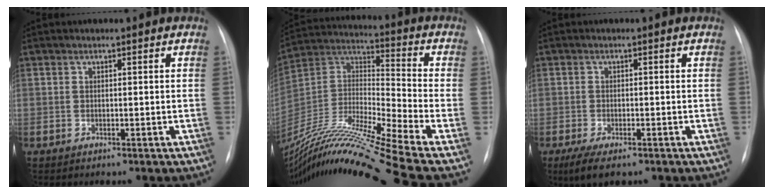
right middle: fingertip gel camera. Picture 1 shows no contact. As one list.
[{"total": 23.6, "force": [-19.2, -2.3, 13.5], "torque": [-0.291, -0.018, -0.353]}, {"total": 4.6, "force": [-3.0, 1.5, 3.2], "torque": [-0.061, -0.010, -0.047]}]